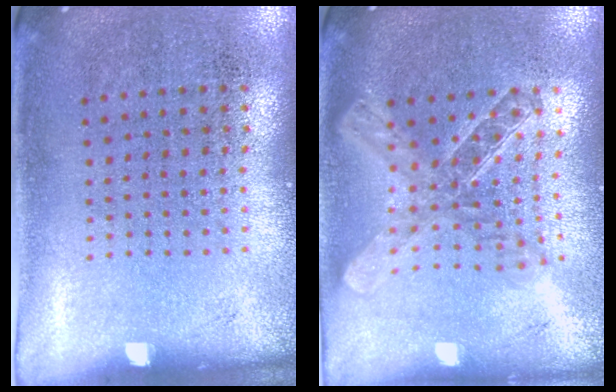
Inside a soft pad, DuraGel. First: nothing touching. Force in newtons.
{"total": 2.1, "press": 1.7, "slide": 1.2}